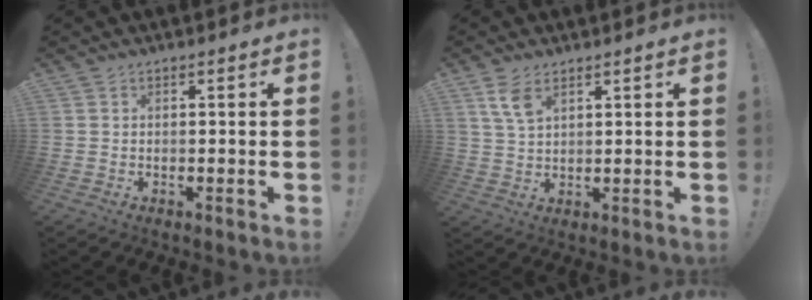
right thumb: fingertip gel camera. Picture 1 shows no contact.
{"total": 5.9, "force": [3.4, 2.9, 3.9], "torque": [-0.069, -0.014, 0.064]}